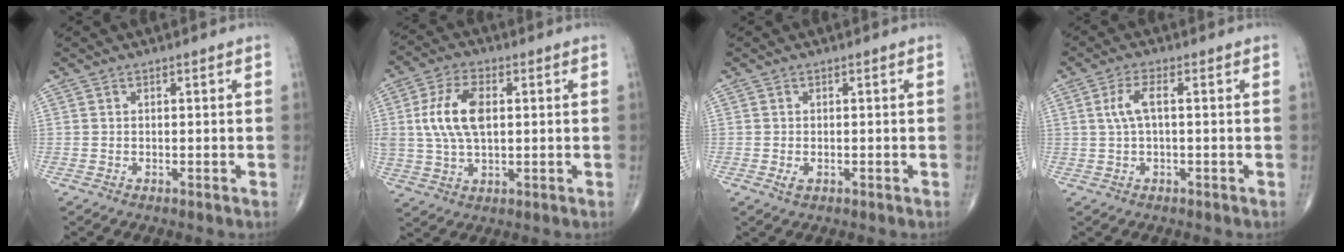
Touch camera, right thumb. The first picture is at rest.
{"total": 10.5, "force": [1.7, 5.6, 8.8], "torque": [-0.180, 0.004, 0.034]}
{"total": 1.6, "force": [-0.5, 0.9, 1.2], "torque": [-0.023, 0.000, -0.006]}
{"total": 4.0, "force": [0.5, 1.3, 3.8], "torque": [-0.094, 0.012, 0.008]}